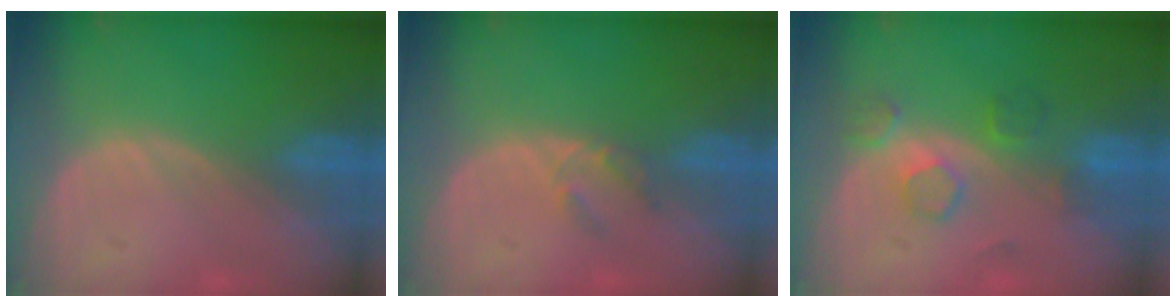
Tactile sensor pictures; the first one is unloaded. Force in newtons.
{"total": 2.3, "press": 2.0, "slide": 1.1}
{"total": 4.6, "press": 4.5, "slide": 0.6}